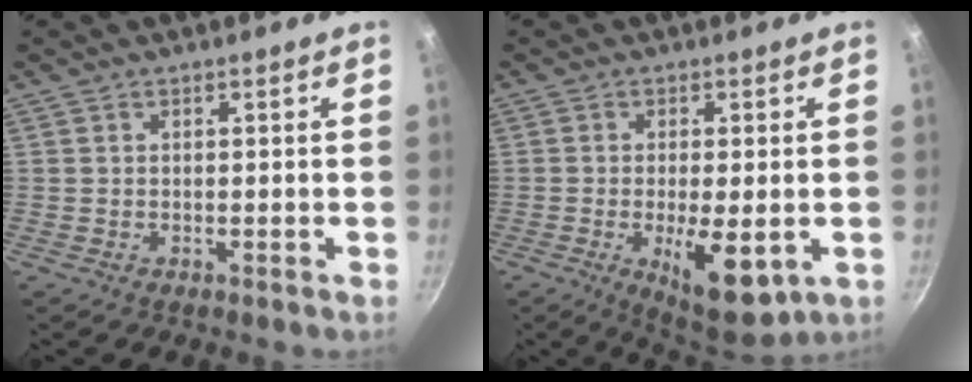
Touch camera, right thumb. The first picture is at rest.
{"total": 10.8, "force": [-2.7, 3.9, 9.7], "torque": [-0.138, -0.003, -0.027]}